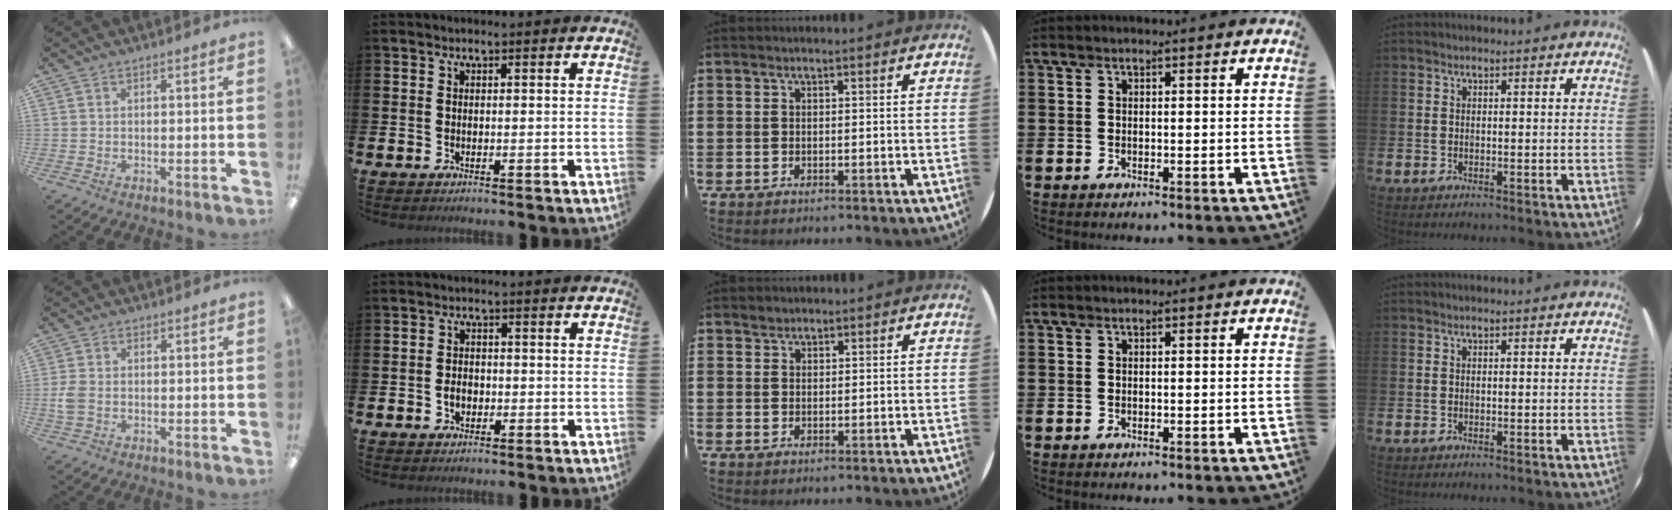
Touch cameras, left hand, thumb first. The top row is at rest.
{"thumb": {"total": 4.0, "force": [-0.4, 2.7, 2.9], "torque": [-0.065, 0.004, -0.010]}, "index": {"total": 2.1, "force": [-0.6, 1.6, 1.3], "torque": [-0.015, 0.002, -0.016]}, "middle": {"total": 1.0, "force": [1.0, 0.4, 0.0], "torque": [0.000, 0.003, 0.019]}}